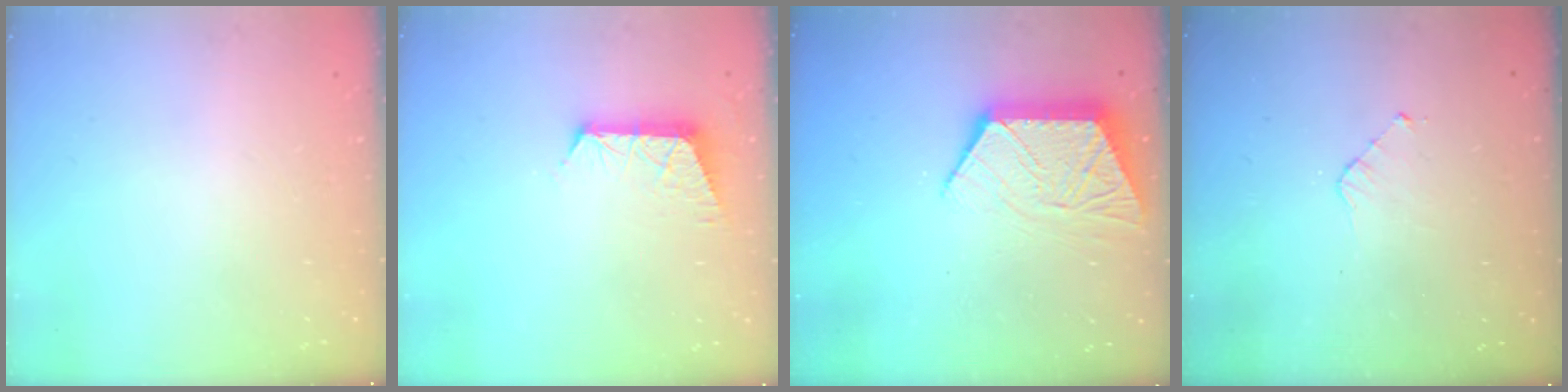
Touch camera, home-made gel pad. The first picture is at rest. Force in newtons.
{"total": 6.8, "press": 6.8, "slide": 0.5}
{"total": 10.9, "press": 10.9, "slide": 0.7}
{"total": 3.5, "press": 3.5, "slide": 0.2}